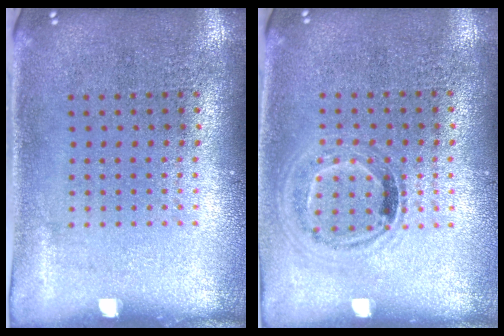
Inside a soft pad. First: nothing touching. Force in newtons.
{"total": 1.0, "press": 0.9, "slide": 0.5}